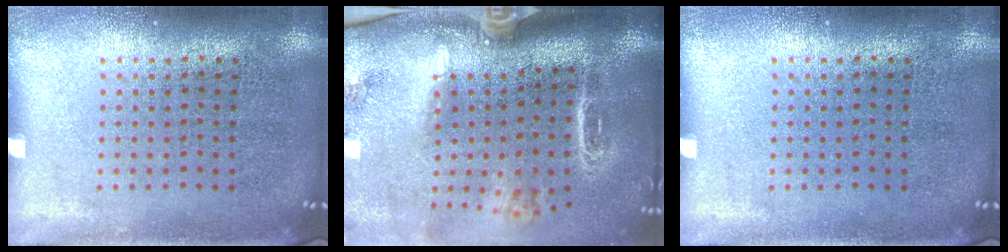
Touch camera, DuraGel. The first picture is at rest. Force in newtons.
{"total": 2.8, "press": 2.0, "slide": 2.0}
{"total": 0.0}